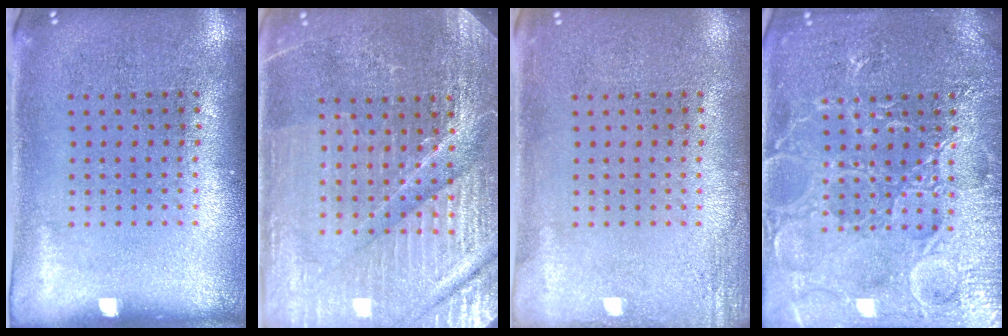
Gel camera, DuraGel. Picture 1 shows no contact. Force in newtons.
{"total": 4.9, "press": 4.6, "slide": 1.7}
{"total": 1.8, "press": 1.8, "slide": 0.2}
{"total": 6.8, "press": 6.7, "slide": 1.0}